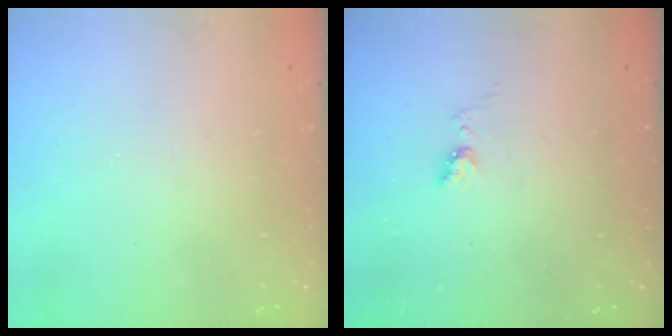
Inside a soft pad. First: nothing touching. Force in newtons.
{"total": 4.0, "press": 3.9, "slide": 0.5}